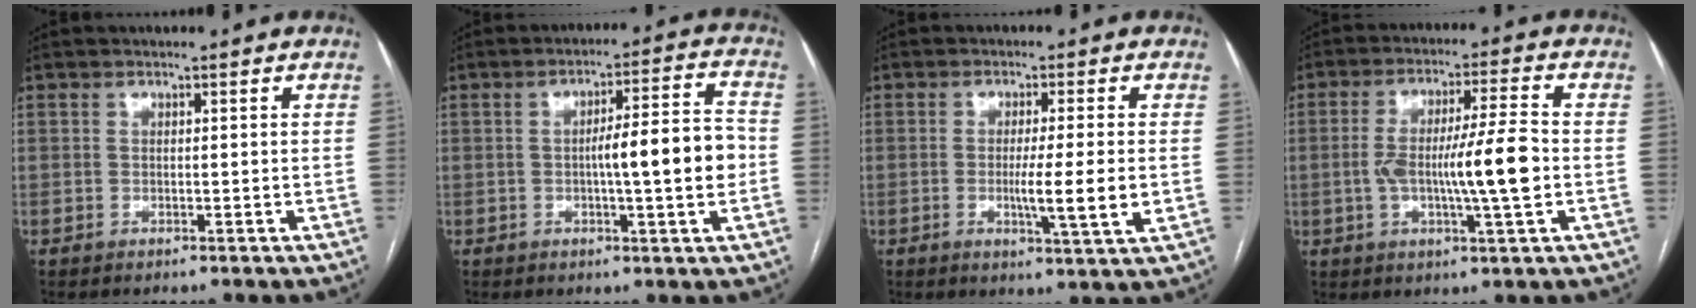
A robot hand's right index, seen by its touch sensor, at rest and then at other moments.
{"total": 9.4, "force": [-1.0, 0.7, 9.3], "torque": [-0.135, 0.016, -0.017]}
{"total": 7.1, "force": [-1.0, -0.5, 7.1], "torque": [-0.116, -0.018, -0.019]}
{"total": 11.1, "force": [-1.5, 0.5, 11.0], "torque": [-0.195, 0.006, -0.028]}